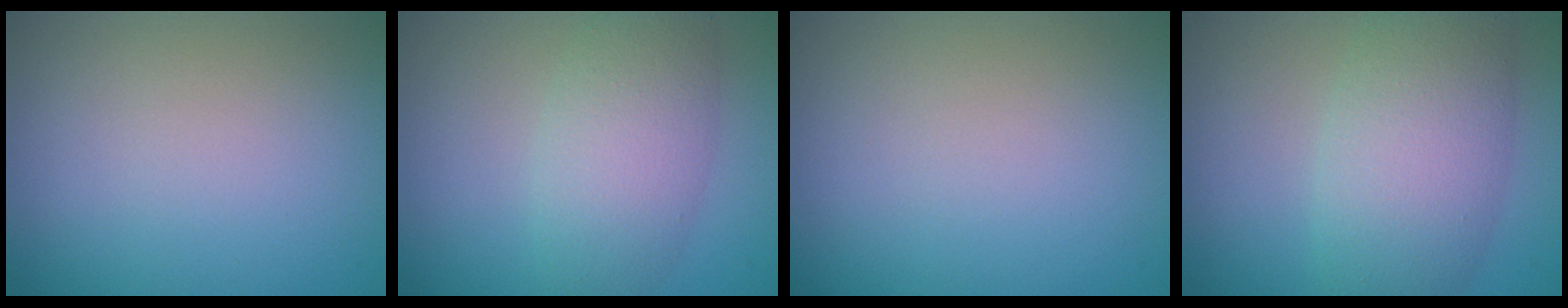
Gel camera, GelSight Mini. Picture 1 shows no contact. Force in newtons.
{"total": 4.7, "press": 4.7, "slide": 0.1}
{"total": 0.0}
{"total": 6.8, "press": 6.8, "slide": 0.3}